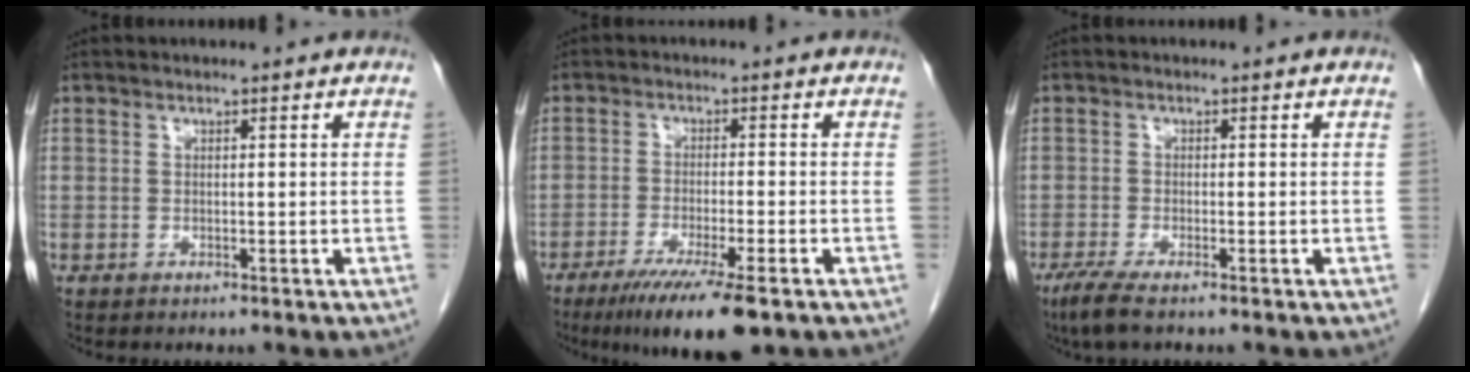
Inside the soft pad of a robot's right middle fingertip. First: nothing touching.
{"total": 10.4, "force": [-6.9, 0.7, 7.8], "torque": [-0.127, -0.026, -0.106]}
{"total": 3.4, "force": [-2.4, 0.3, 2.4], "torque": [-0.050, -0.010, -0.048]}